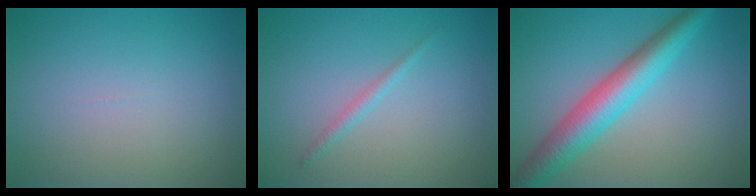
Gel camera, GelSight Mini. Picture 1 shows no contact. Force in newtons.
{"total": 1.0, "press": 1.0, "slide": 0.1}
{"total": 6.1, "press": 6.1, "slide": 0.2}